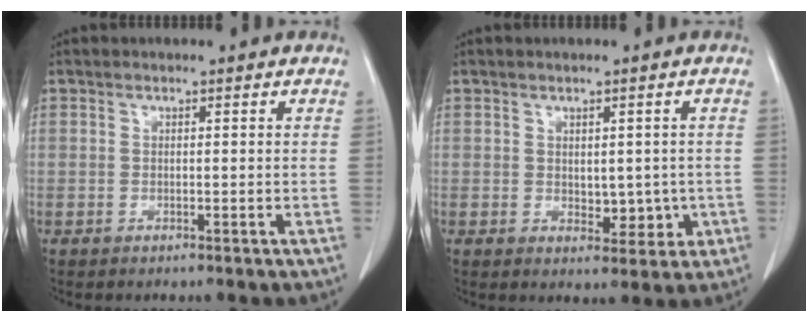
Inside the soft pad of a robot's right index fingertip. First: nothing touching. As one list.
[{"total": 4.2, "force": [-0.4, 2.6, 3.3], "torque": [-0.035, -0.002, 0.006]}]